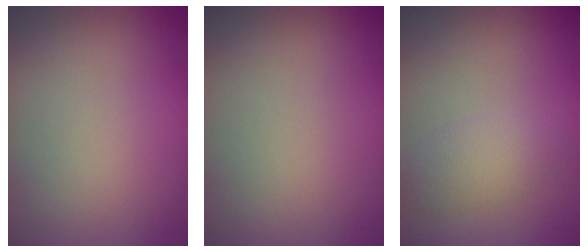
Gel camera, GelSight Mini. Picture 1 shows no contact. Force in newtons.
{"total": 0.0}
{"total": 2.4, "press": 2.4, "slide": 0.1}